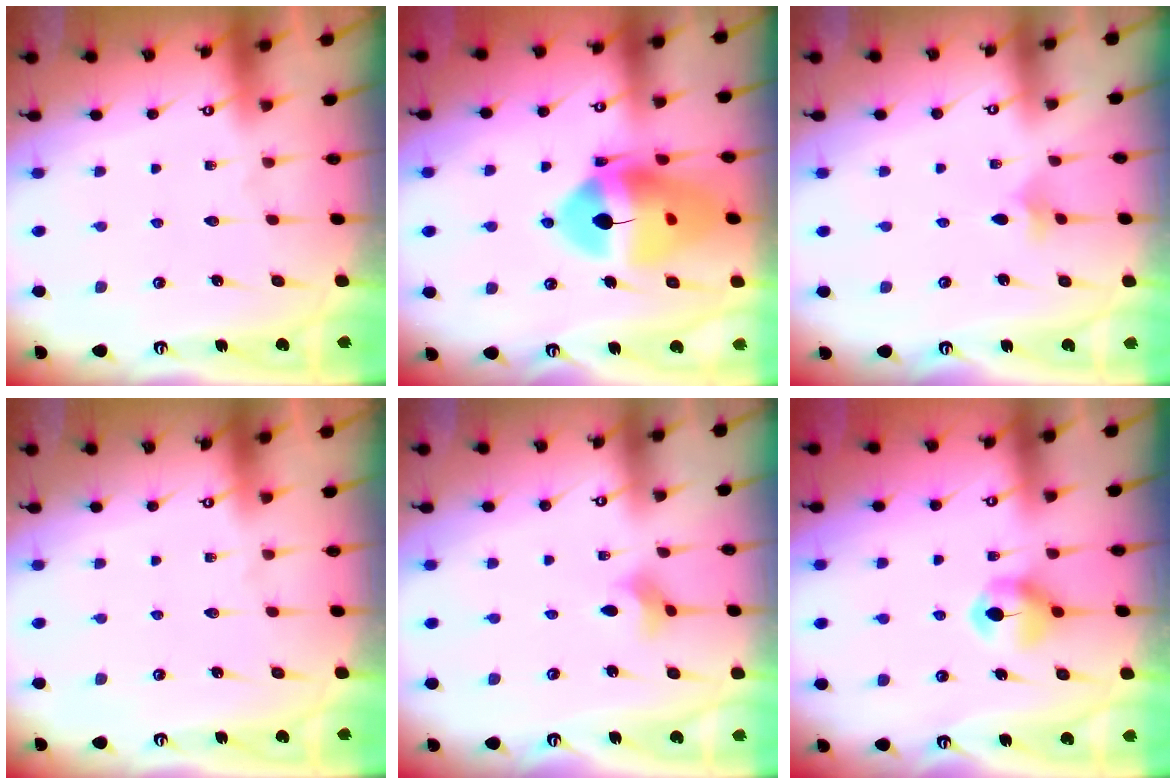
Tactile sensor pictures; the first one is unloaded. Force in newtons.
{"total": 17.9, "press": 17.8, "slide": 1.9}
{"total": 3.0, "press": 2.9, "slide": 0.8}
{"total": 0.0}
{"total": 2.8, "press": 2.7, "slide": 0.6}
{"total": 6.3, "press": 6.3, "slide": 0.7}